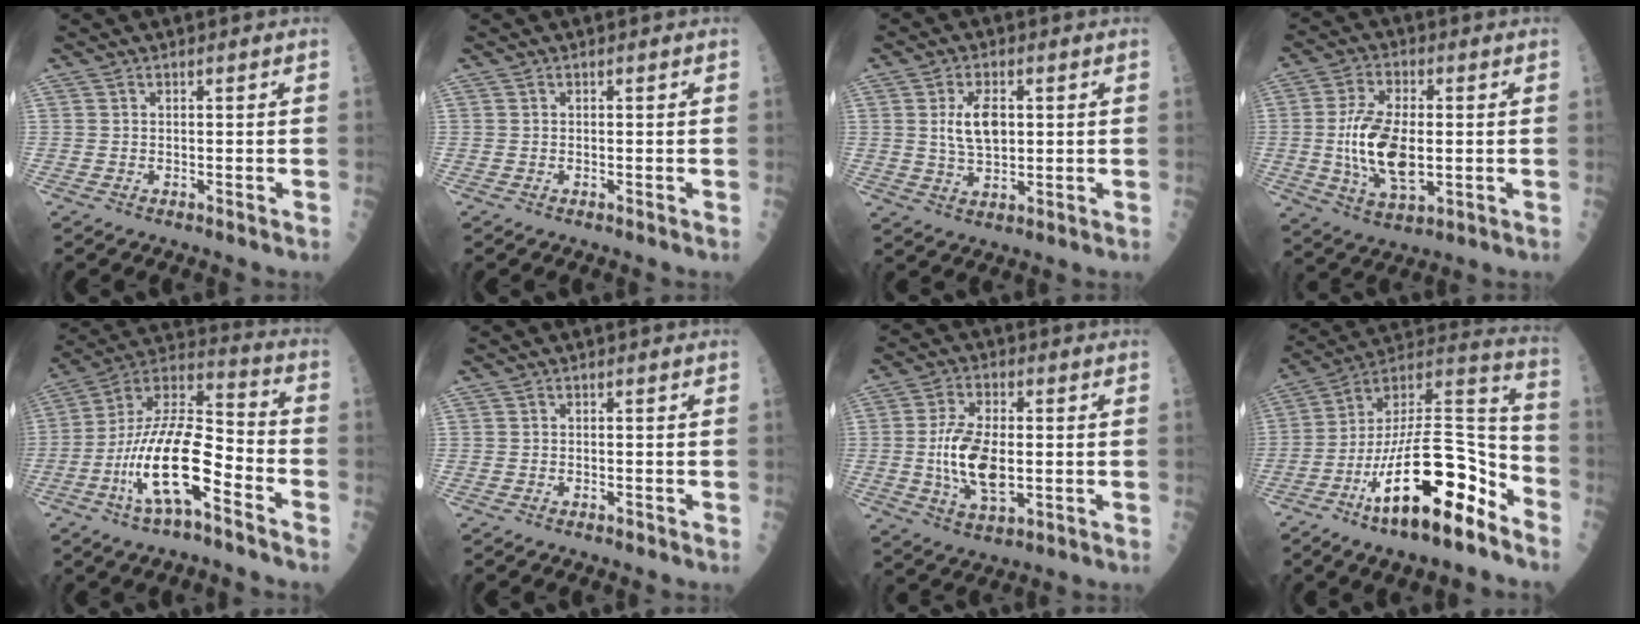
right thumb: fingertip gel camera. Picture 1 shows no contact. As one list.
[{"total": 0.0}, {"total": 7.0, "force": [1.3, 3.7, 5.9], "torque": [-0.096, -0.006, 0.026]}, {"total": 14.0, "force": [-0.7, 6.6, 12.3], "torque": [-0.236, -0.007, -0.010]}, {"total": 19.3, "force": [-7.3, 6.3, 16.7], "torque": [-0.317, 0.060, -0.130]}, {"total": 0.0}, {"total": 12.1, "force": [-0.8, 5.8, 10.6], "torque": [-0.200, -0.004, -0.011]}, {"total": 24.6, "force": [-12.1, 8.0, 19.9], "torque": [-0.341, 0.075, -0.199]}]